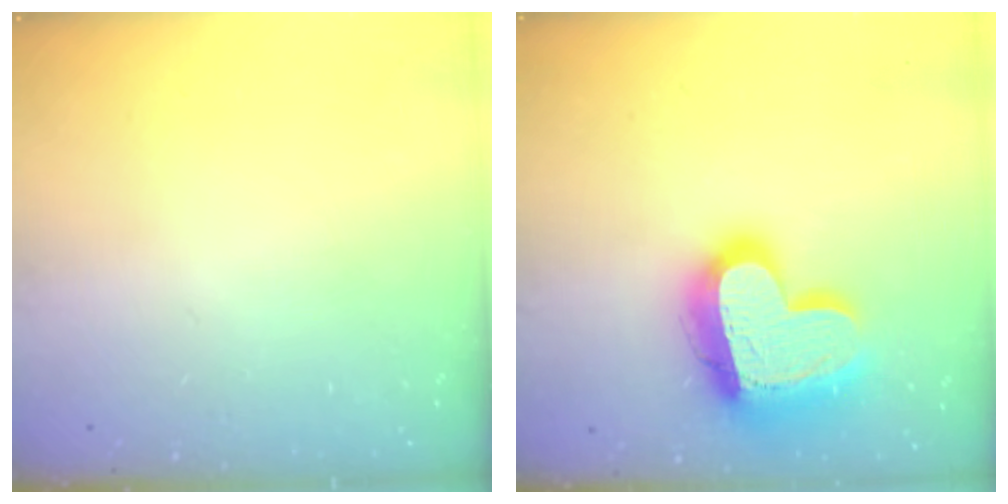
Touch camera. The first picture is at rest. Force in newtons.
{"total": 22.7, "press": 22.6, "slide": 1.9}